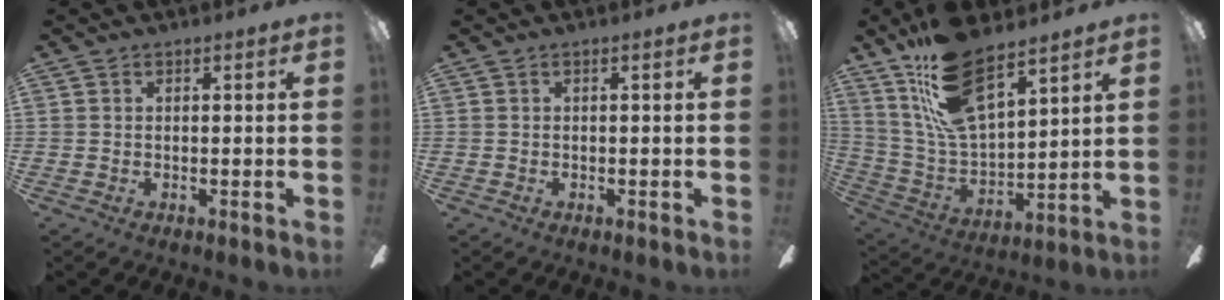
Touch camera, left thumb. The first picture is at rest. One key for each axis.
{"total": 0.0}
{"total": 19.2, "fx": 13.0, "fy": 7.9, "fz": 11.7, "tx": -0.245, "ty": -0.068, "tz": 0.233}